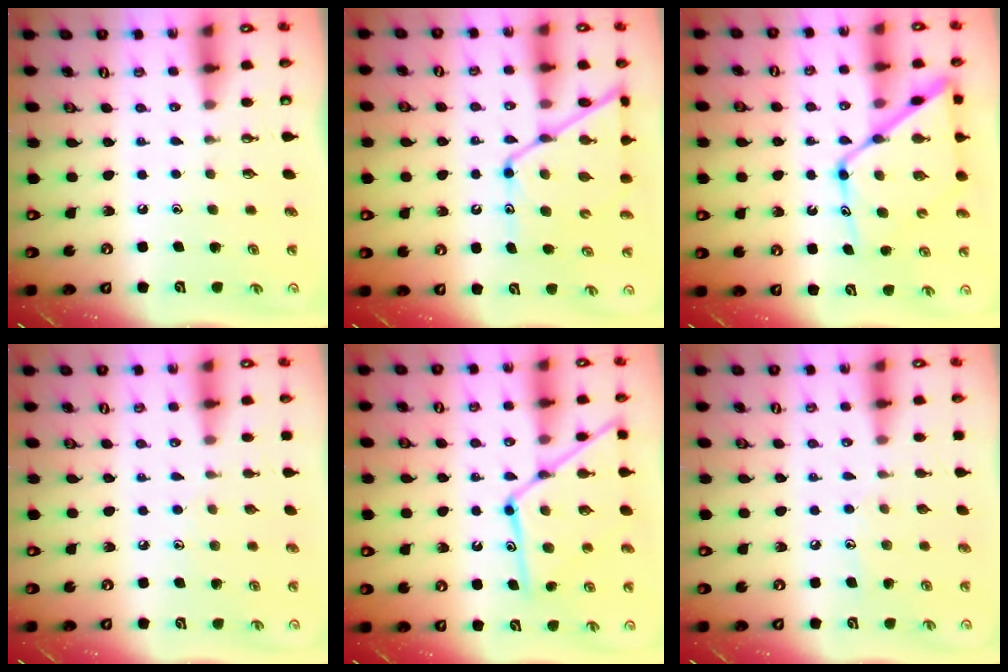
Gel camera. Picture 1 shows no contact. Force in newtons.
{"total": 14.7, "press": 14.7, "slide": 0.7}
{"total": 16.5, "press": 16.5, "slide": 1.6}
{"total": 4.3, "press": 4.3, "slide": 0.4}
{"total": 15.9, "press": 15.9, "slide": 1.1}
{"total": 6.0, "press": 6.0, "slide": 0.5}